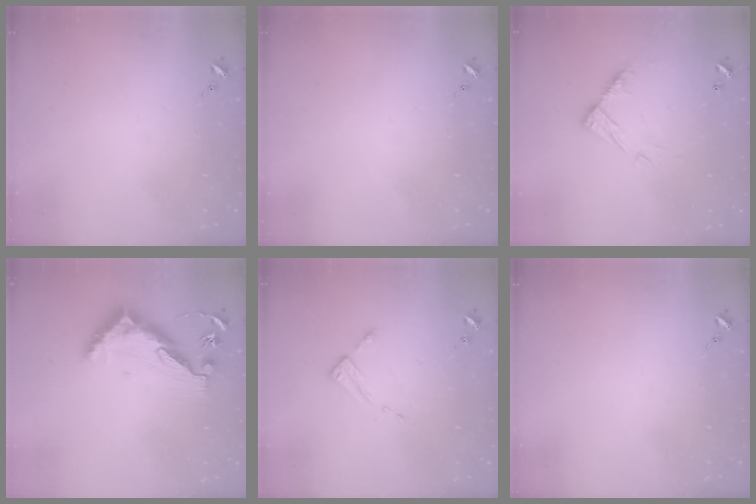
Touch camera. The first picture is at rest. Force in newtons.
{"total": 0.0}
{"total": 10.6, "press": 10.6, "slide": 0.4}
{"total": 11.5, "press": 11.4, "slide": 0.7}
{"total": 2.7, "press": 2.7, "slide": 0.4}
{"total": 0.0}